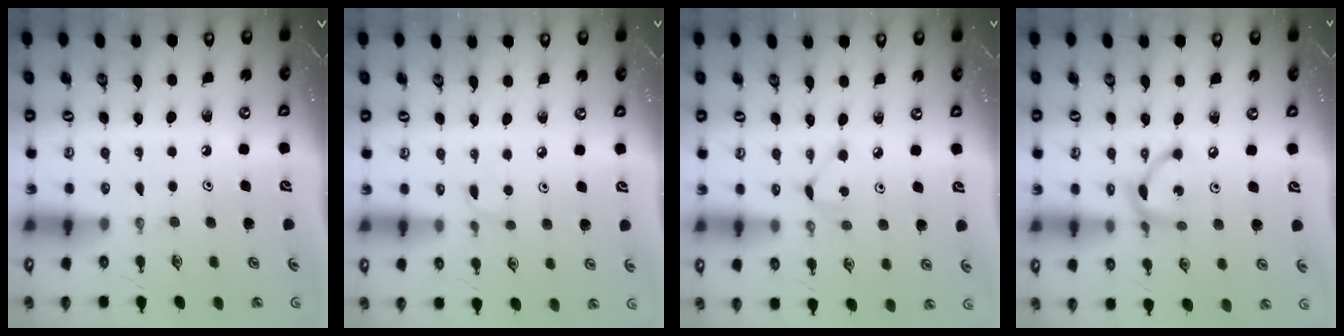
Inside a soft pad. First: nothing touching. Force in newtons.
{"total": 1.6, "press": 1.5, "slide": 0.2}
{"total": 3.2, "press": 3.2, "slide": 0.5}
{"total": 8.5, "press": 8.5, "slide": 0.4}